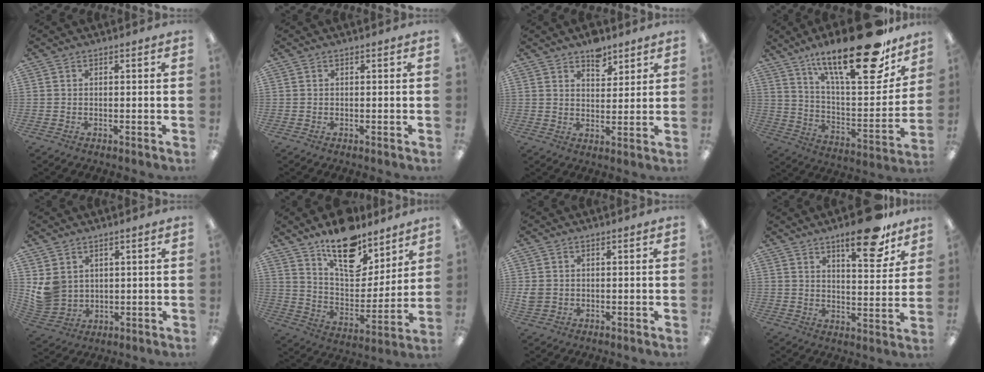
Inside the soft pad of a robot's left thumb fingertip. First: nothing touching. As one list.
[{"total": 0.0}, {"total": 6.0, "force": [4.6, 3.3, 1.9], "torque": [-0.012, -0.026, 0.079]}, {"total": 26.5, "force": [18.6, 7.3, 17.3], "torque": [-0.252, -0.125, 0.300]}, {"total": 6.6, "force": [2.7, 5.7, 2.1], "torque": [-0.052, -0.006, 0.058]}, {"total": 17.7, "force": [13.1, 8.6, 8.3], "torque": [-0.125, -0.089, 0.230]}, {"total": 2.6, "force": [0.3, 2.4, 1.1], "torque": [-0.013, 0.002, 0.004]}, {"total": 14.7, "force": [10.0, 4.8, 9.6], "torque": [-0.121, -0.057, 0.160]}]